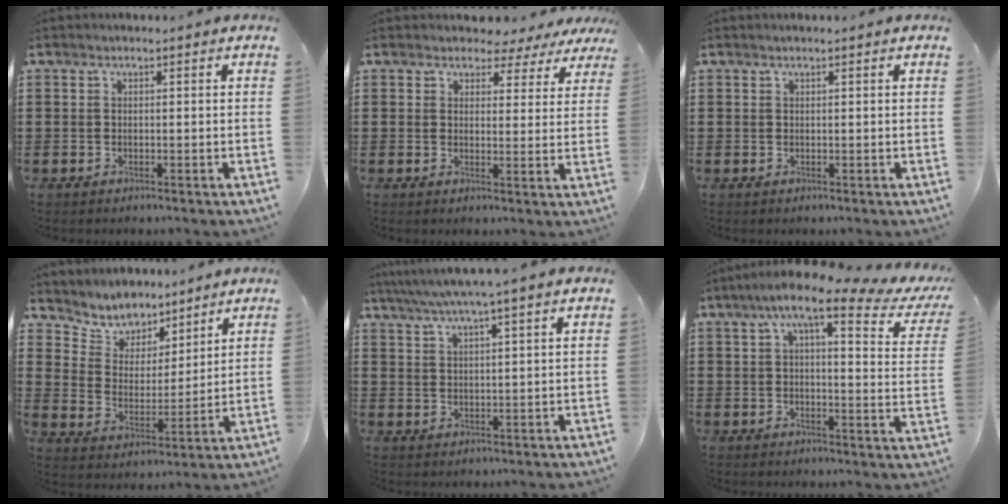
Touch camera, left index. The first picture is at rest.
{"total": 3.3, "force": [2.9, 1.6, 0.4], "torque": [-0.017, -0.008, 0.049]}
{"total": 0.0}
{"total": 6.0, "force": [5.3, 2.8, -0.7], "torque": [-0.030, -0.036, 0.095]}
{"total": 4.4, "force": [3.3, -0.5, 2.8], "torque": [-0.062, -0.011, 0.056]}
{"total": 9.6, "force": [6.5, 1.5, 7.0], "torque": [-0.125, -0.025, 0.100]}